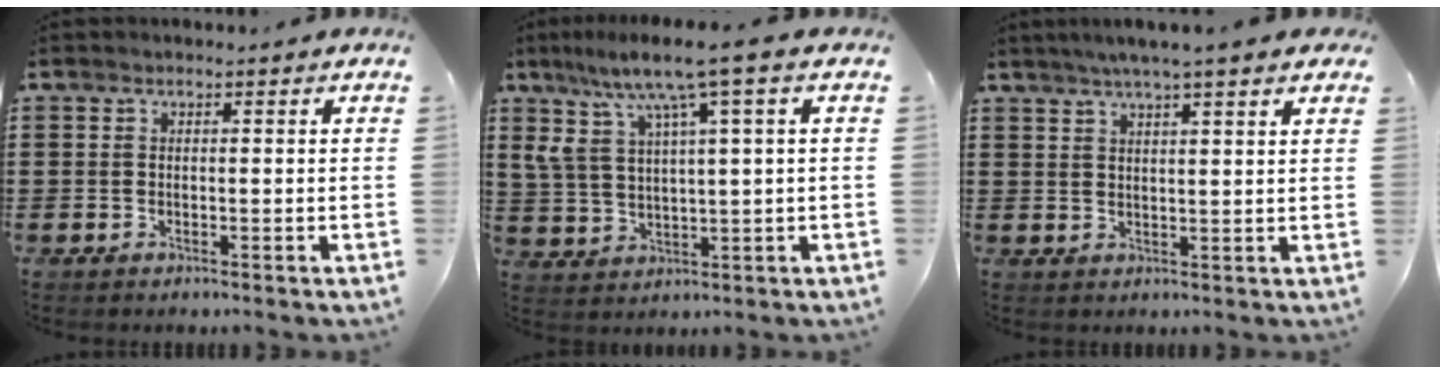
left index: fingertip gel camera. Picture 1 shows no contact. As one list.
[{"total": 9.2, "force": [4.6, 1.3, 7.8], "torque": [-0.177, -0.018, 0.074]}, {"total": 4.1, "force": [3.3, -0.2, 2.4], "torque": [-0.056, -0.003, 0.058]}]